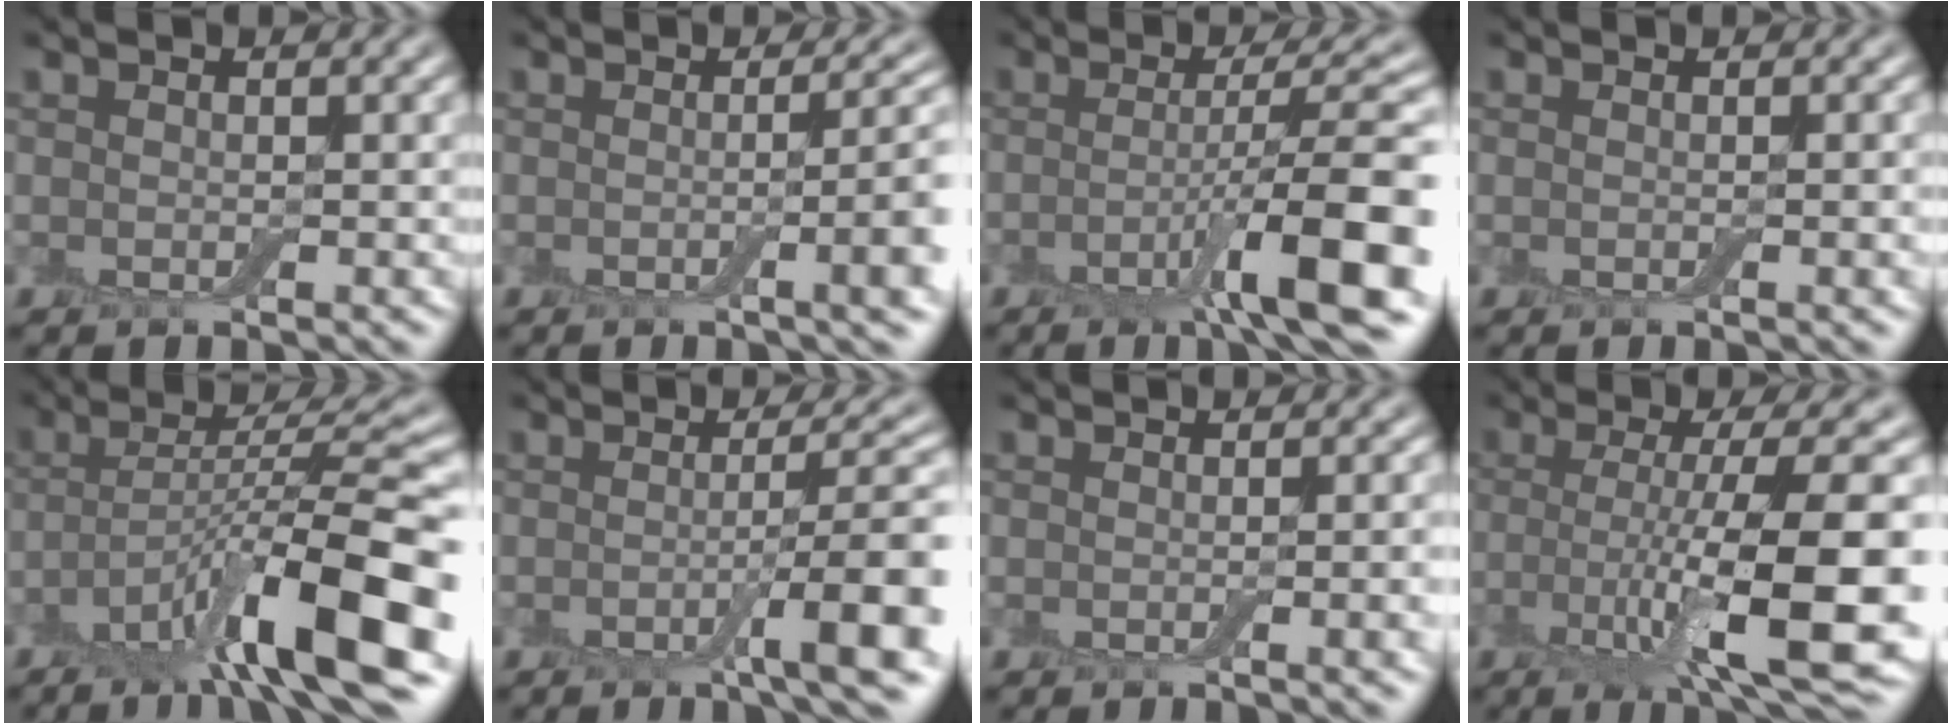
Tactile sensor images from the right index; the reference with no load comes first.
{"total": 5.1, "force": [-0.4, 1.4, 4.9], "torque": [-0.055, 0.003, -0.006]}
{"total": 9.0, "force": [-2.6, 1.3, 8.5], "torque": [-0.120, 0.004, -0.050]}
{"total": 1.5, "force": [-0.1, 0.4, 1.5], "torque": [-0.015, 0.001, -0.004]}
{"total": 11.9, "force": [-5.3, 2.3, 10.4], "torque": [-0.155, 0.011, -0.091]}
{"total": 6.6, "force": [-1.4, 1.2, 6.4], "torque": [-0.086, 0.002, -0.024]}
{"total": 3.2, "force": [-0.3, 1.0, 3.0], "torque": [-0.020, 0.005, -0.005]}
{"total": 11.1, "force": [-2.7, 2.5, 10.5], "torque": [-0.161, -0.011, -0.043]}